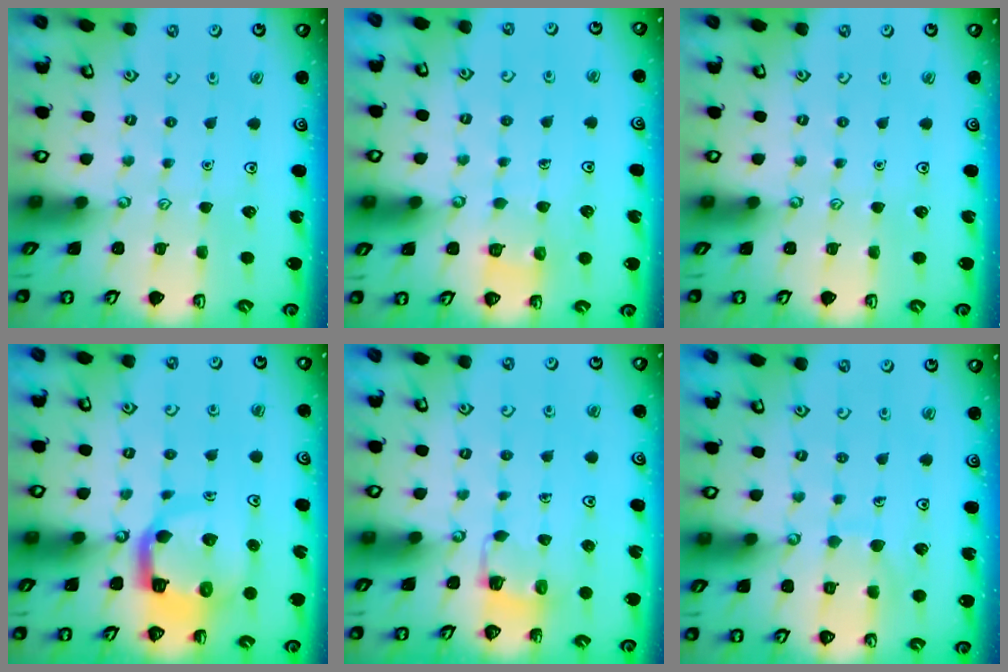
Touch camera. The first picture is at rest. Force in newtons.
{"total": 2.6, "press": 2.6, "slide": 0.1}
{"total": 0.0}
{"total": 10.2, "press": 10.1, "slide": 1.4}
{"total": 3.1, "press": 3.1, "slide": 0.3}
{"total": 7.3, "press": 7.3, "slide": 0.7}